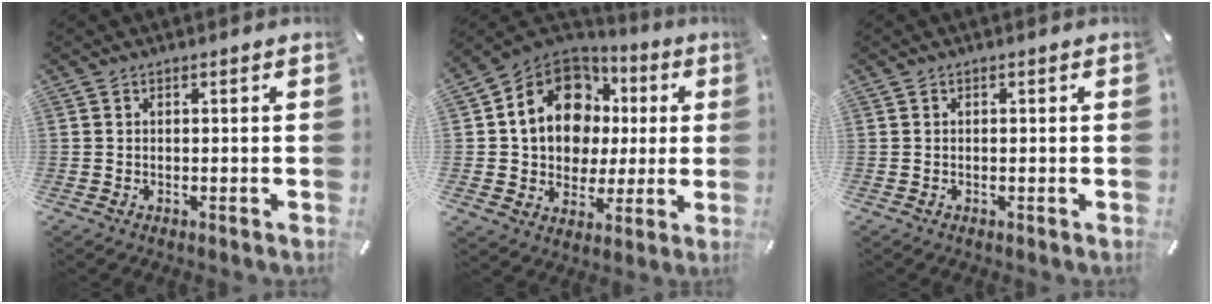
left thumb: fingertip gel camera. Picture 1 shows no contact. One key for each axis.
{"total": 16.3, "fx": 3.5, "fy": 13.6, "fz": 8.4, "tx": -0.160, "ty": -0.019, "tz": 0.066}
{"total": 0.0}